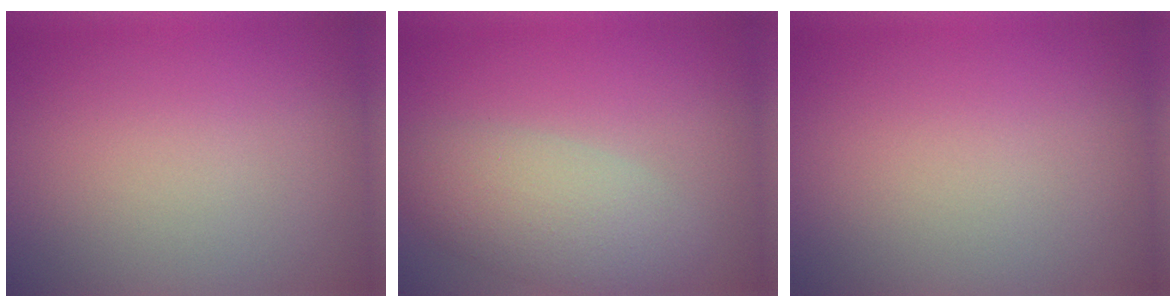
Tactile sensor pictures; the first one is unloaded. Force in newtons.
{"total": 5.0, "press": 5.0, "slide": 0.3}
{"total": 0.0}